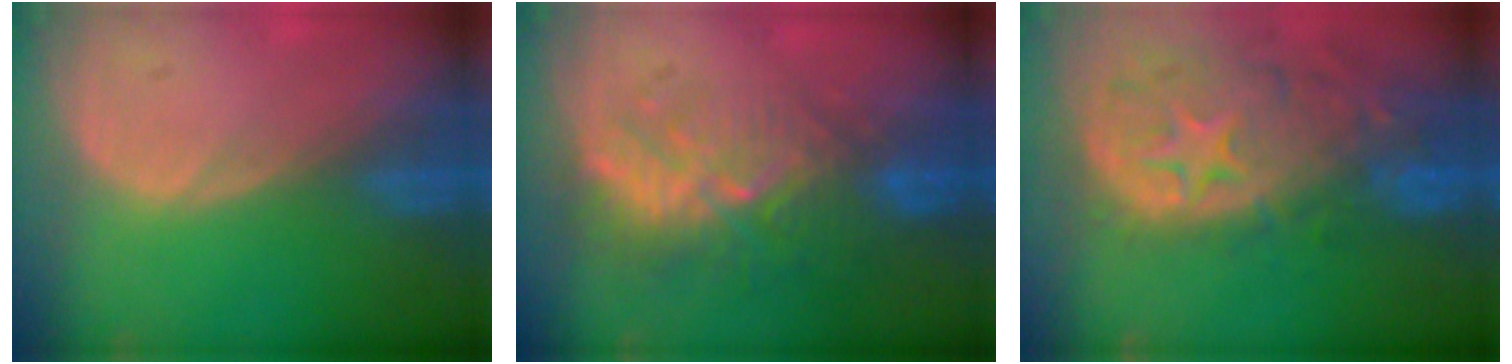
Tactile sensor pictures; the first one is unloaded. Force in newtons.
{"total": 9.4, "press": 8.7, "slide": 3.5}
{"total": 13.9, "press": 11.4, "slide": 8.1}